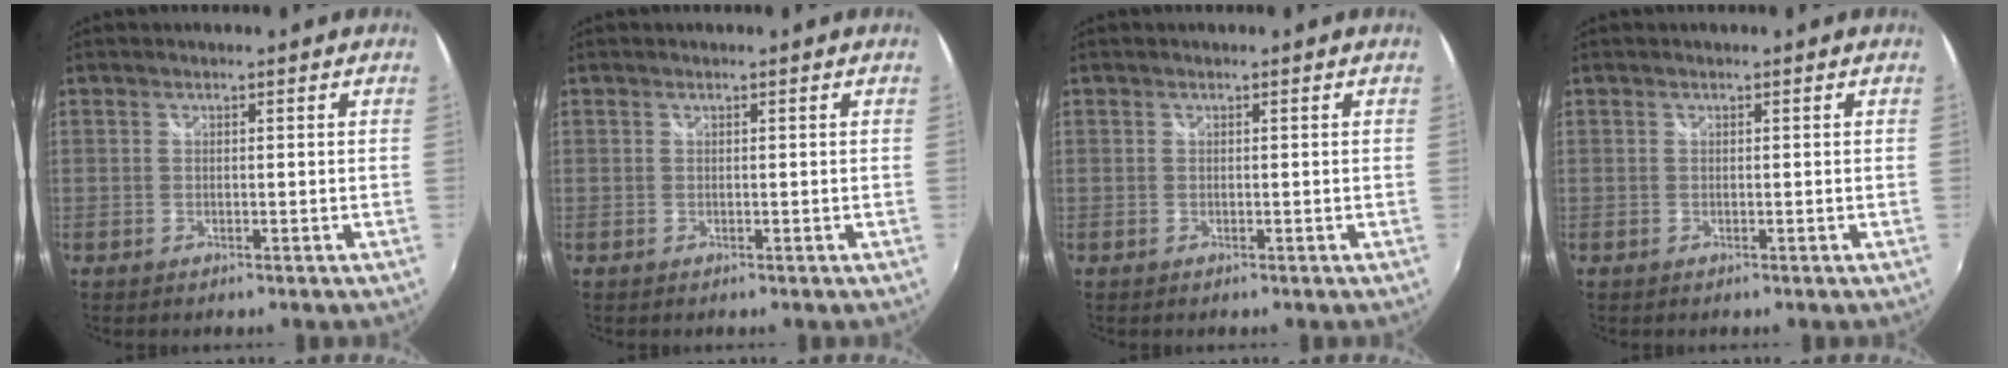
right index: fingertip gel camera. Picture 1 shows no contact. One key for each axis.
{"total": 0.0}
{"total": 0.0}
{"total": 0.0}